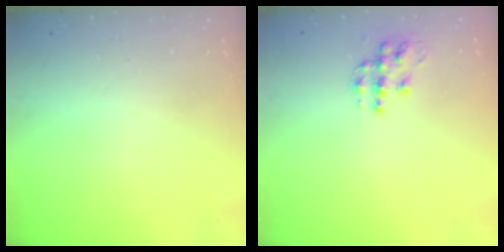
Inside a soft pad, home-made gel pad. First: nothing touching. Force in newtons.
{"total": 10.7, "press": 10.7, "slide": 0.6}